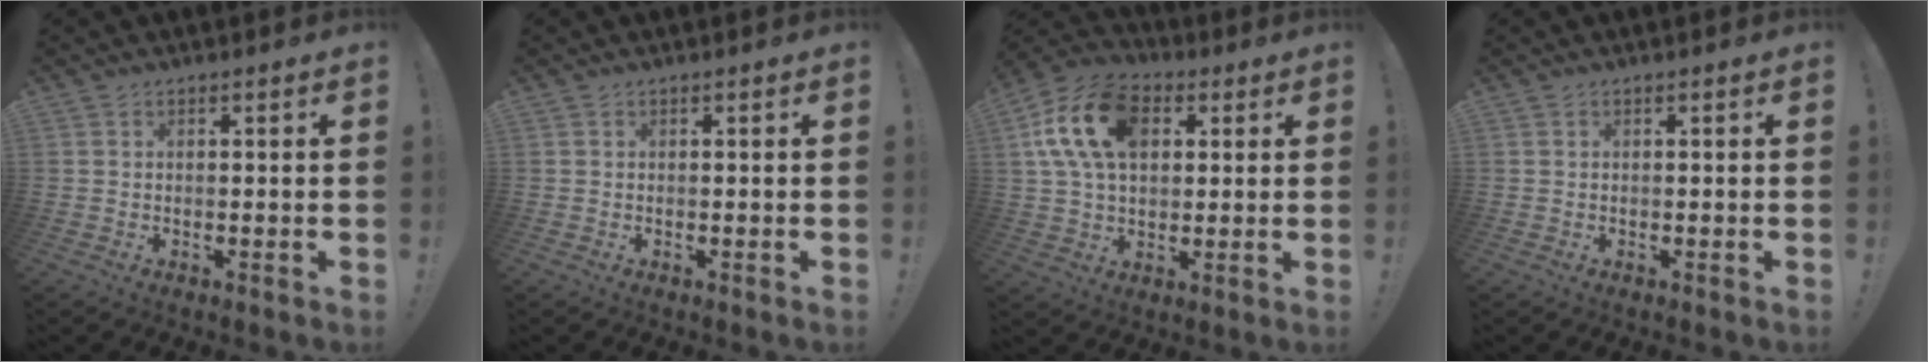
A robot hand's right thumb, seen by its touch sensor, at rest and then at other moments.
{"total": 0.0}
{"total": 18.2, "force": [5.3, 12.3, 12.3], "torque": [-0.219, 0.003, 0.099]}
{"total": 0.0}